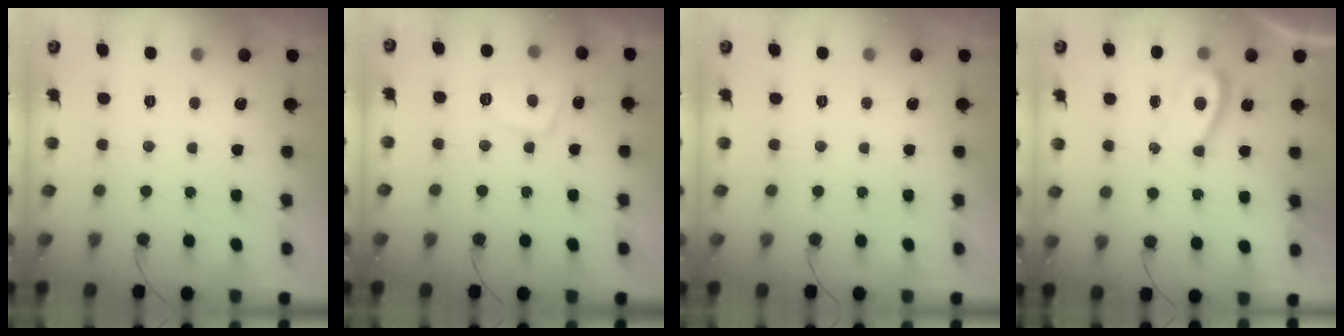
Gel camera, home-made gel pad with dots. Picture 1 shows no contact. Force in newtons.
{"total": 7.0, "press": 6.9, "slide": 1.2}
{"total": 0.0}
{"total": 3.2, "press": 3.2, "slide": 0.6}